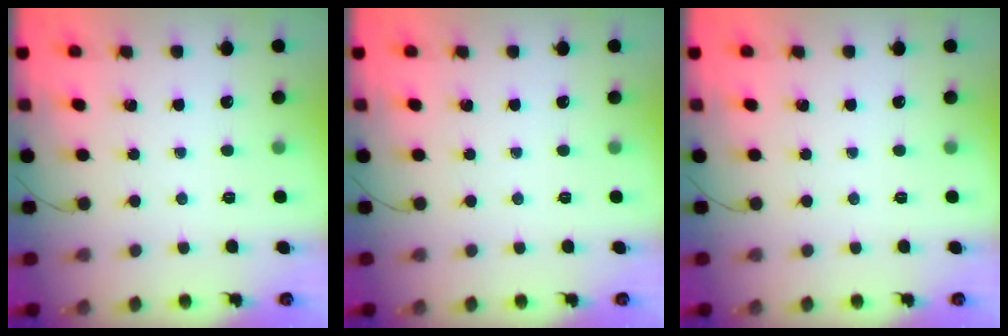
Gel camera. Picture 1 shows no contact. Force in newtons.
{"total": 0.0}
{"total": 0.0}